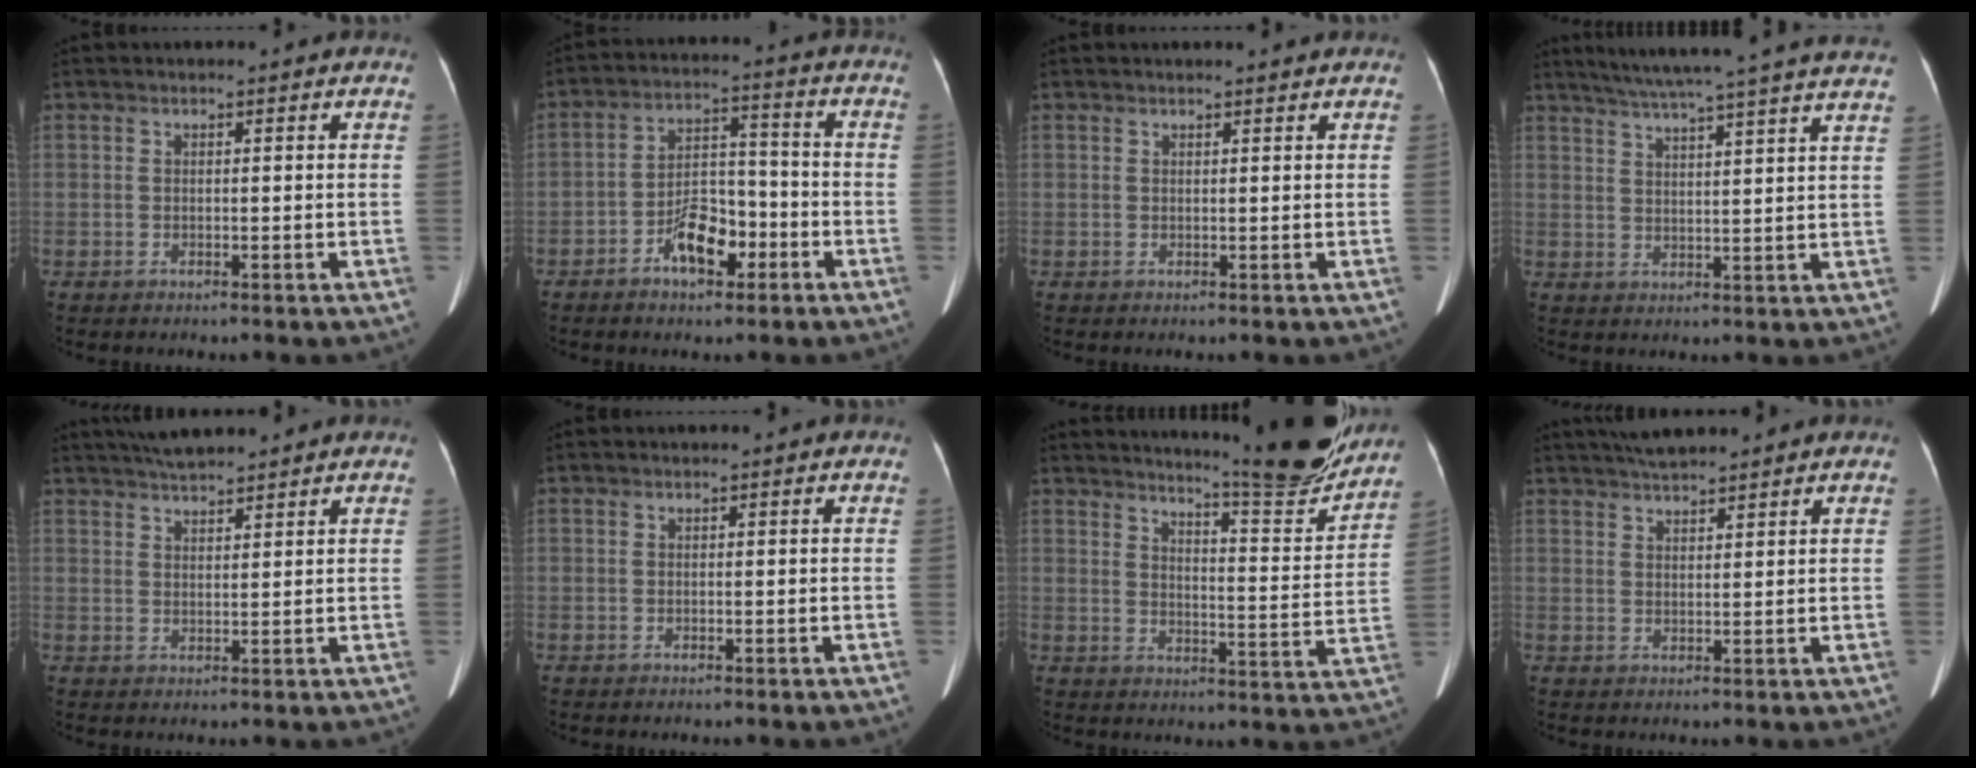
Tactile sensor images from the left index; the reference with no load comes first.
{"total": 7.8, "force": [-4.2, 3.6, 5.5], "torque": [-0.105, 0.014, -0.072]}
{"total": 1.8, "force": [1.8, 0.2, 0.5], "torque": [-0.010, 0.005, 0.020]}
{"total": 22.7, "force": [20.2, -0.7, 10.4], "torque": [-0.169, -0.010, 0.258]}
{"total": 5.5, "force": [4.9, 0.8, 2.3], "torque": [-0.042, 0.019, 0.083]}
{"total": 0.0}
{"total": 14.8, "force": [14.0, -0.3, 5.0], "torque": [-0.075, -0.061, 0.176]}
{"total": 5.0, "force": [4.4, 0.7, 2.1], "torque": [-0.038, 0.020, 0.076]}